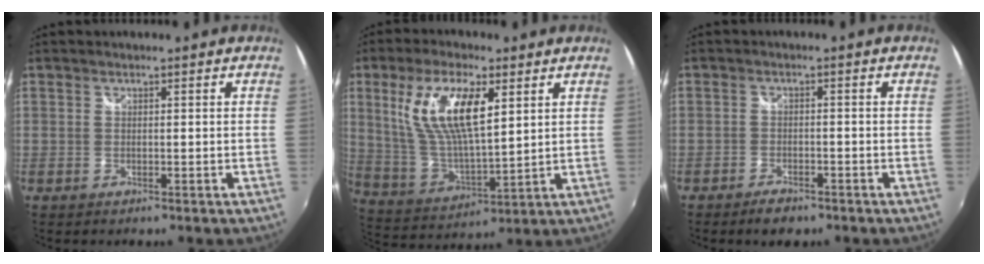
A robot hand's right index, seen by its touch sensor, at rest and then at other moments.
{"total": 15.0, "force": [5.7, 5.2, 12.8], "torque": [-0.247, 0.003, 0.120]}
{"total": 4.0, "force": [-3.0, 1.7, 1.9], "torque": [-0.047, -0.001, -0.049]}